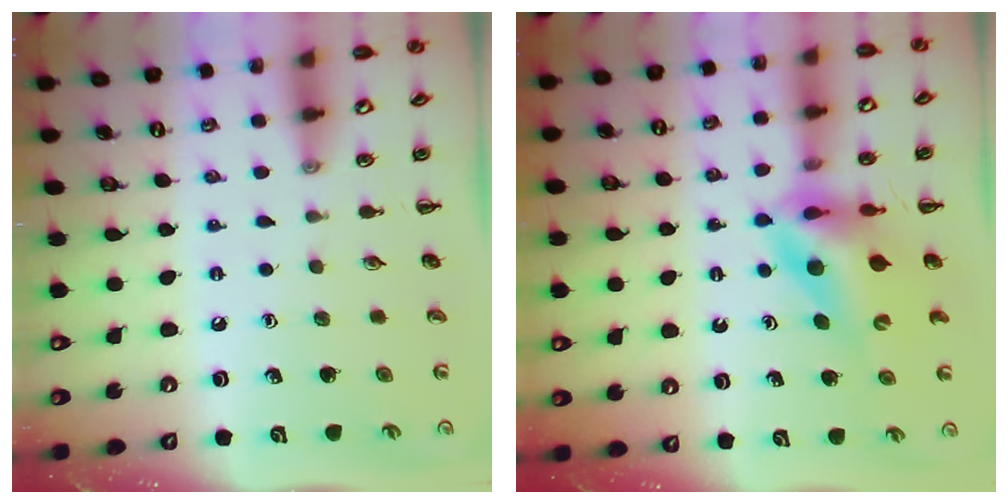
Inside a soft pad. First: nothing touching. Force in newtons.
{"total": 9.4, "press": 9.0, "slide": 2.8}